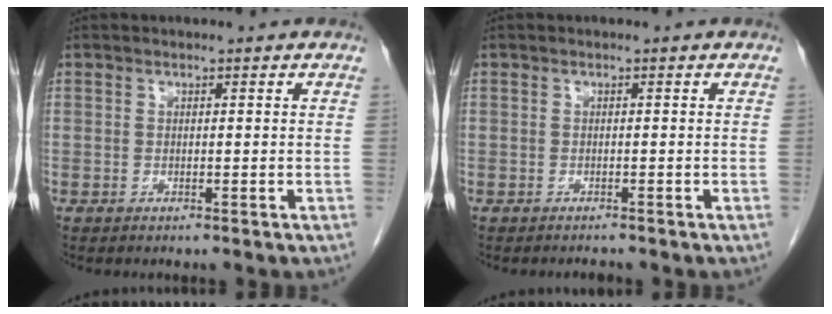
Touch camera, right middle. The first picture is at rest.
{"total": 0.7, "force": [-0.7, 0.0, 0.0], "torque": [-0.006, -0.004, -0.009]}